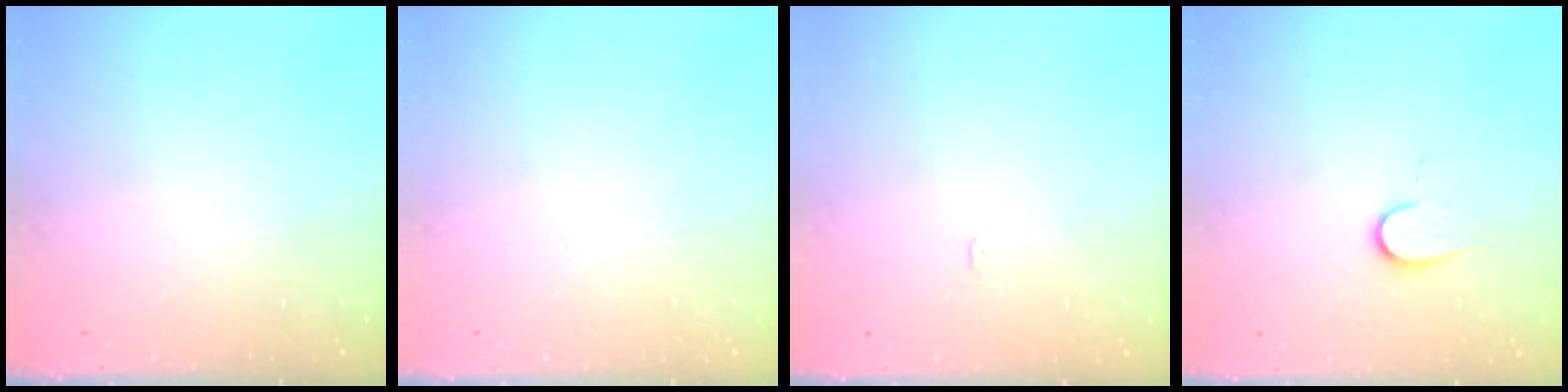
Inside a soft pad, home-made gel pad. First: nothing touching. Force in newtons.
{"total": 0.0}
{"total": 2.4, "press": 2.4, "slide": 0.3}
{"total": 6.3, "press": 6.2, "slide": 0.8}